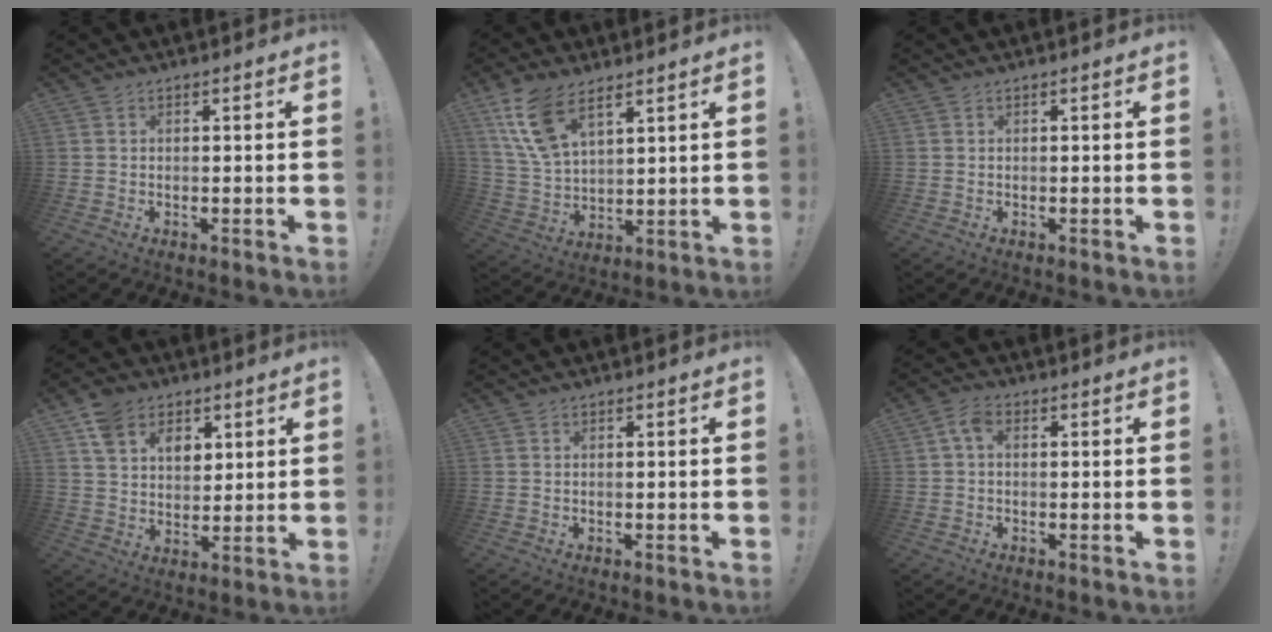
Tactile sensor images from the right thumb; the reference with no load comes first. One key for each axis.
{"total": 12.8, "fx": 8.1, "fy": 5.9, "fz": 7.9, "tx": -0.164, "ty": -0.025, "tz": 0.155}
{"total": 0.0}
{"total": 11.1, "fx": 6.1, "fy": 7.8, "fz": 4.9, "tx": -0.086, "ty": -0.022, "tz": 0.119}
{"total": 0.0}
{"total": 3.9, "fx": 0.4, "fy": 2.3, "fz": 3.1, "tx": -0.069, "ty": 0.008, "tz": 0.008}